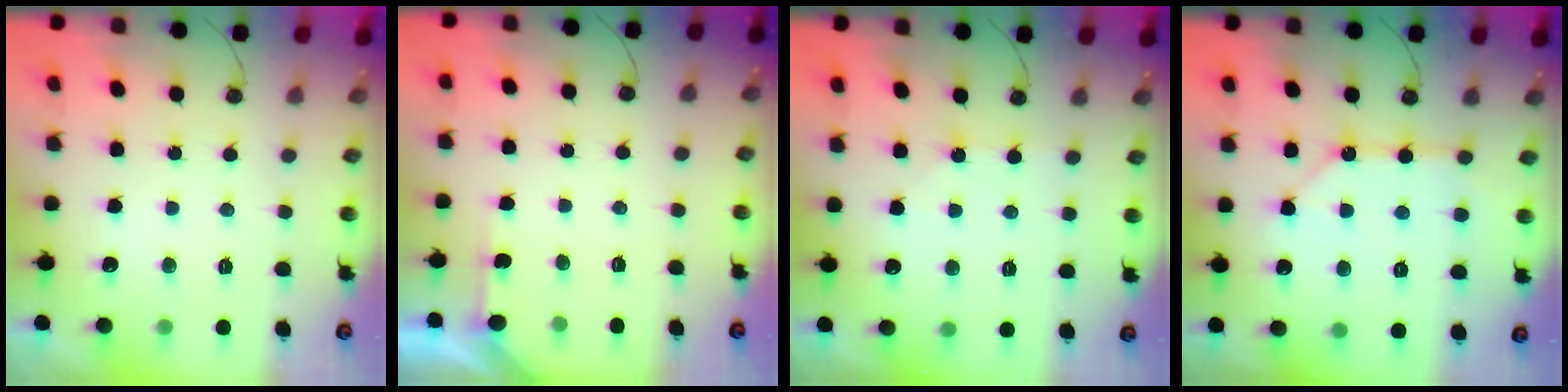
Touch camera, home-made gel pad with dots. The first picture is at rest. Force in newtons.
{"total": 2.7, "press": 2.7, "slide": 0.3}
{"total": 2.1, "press": 2.0, "slide": 0.5}
{"total": 11.0, "press": 10.9, "slide": 1.4}